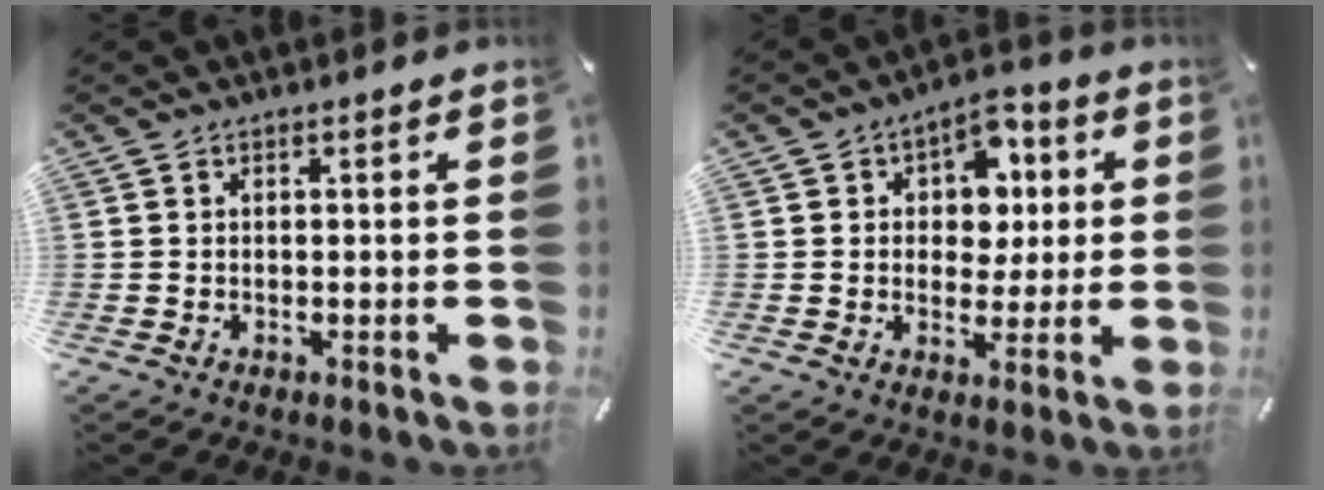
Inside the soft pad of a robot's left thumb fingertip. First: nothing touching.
{"total": 8.6, "force": [1.6, 7.4, 4.0], "torque": [-0.049, -0.007, 0.025]}